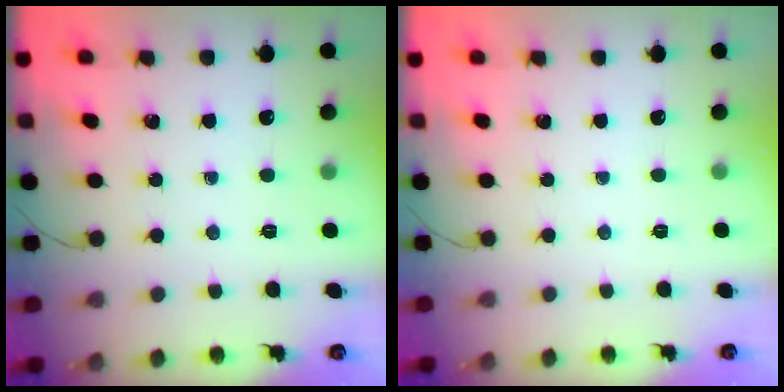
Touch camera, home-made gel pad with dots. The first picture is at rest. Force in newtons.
{"total": 2.4, "press": 2.4, "slide": 0.5}